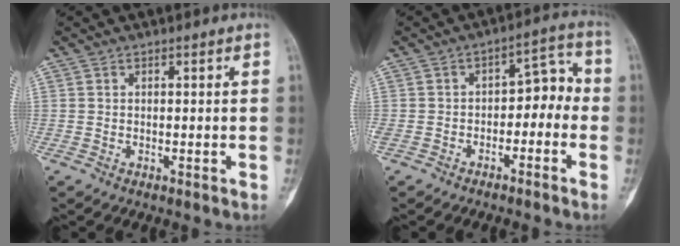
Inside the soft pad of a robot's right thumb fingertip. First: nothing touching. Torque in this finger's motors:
{"motor_torque": [1.58, 1.02, 0.78, 0.12, 0.02]}